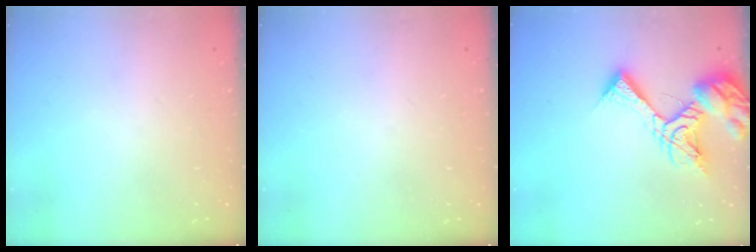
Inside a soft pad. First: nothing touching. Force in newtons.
{"total": 0.0}
{"total": 14.0, "press": 14.0, "slide": 1.5}